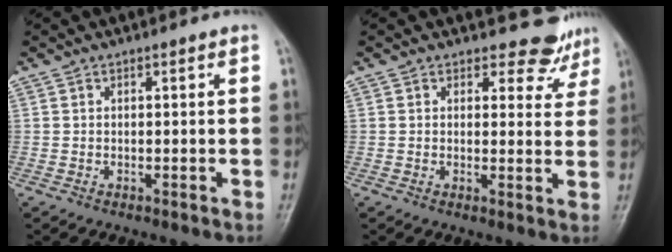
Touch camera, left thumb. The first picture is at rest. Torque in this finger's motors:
{"motor_torque": [-0.12, 0.13, -0.30, -0.32, -0.03]}